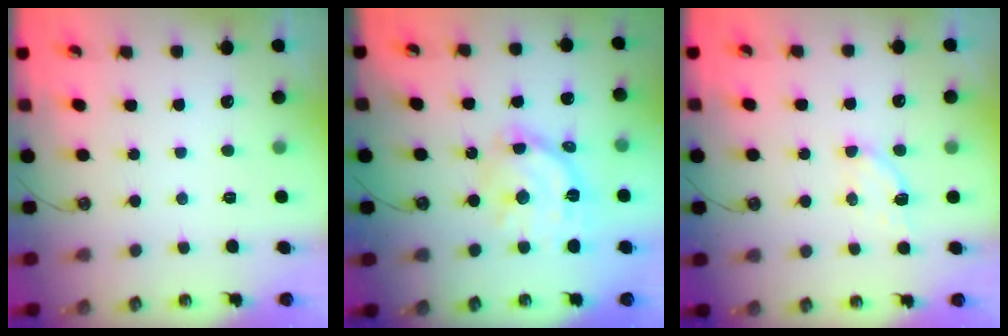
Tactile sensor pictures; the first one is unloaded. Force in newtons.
{"total": 16.0, "press": 16.0, "slide": 1.2}
{"total": 4.6, "press": 4.5, "slide": 0.8}